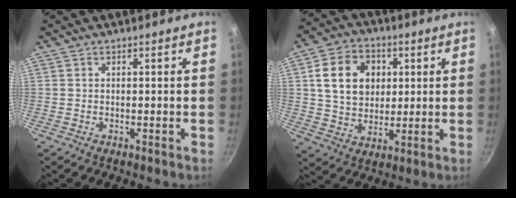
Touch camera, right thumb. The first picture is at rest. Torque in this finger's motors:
{"motor_torque": [0.02, 0.44, 0.39, 0.14, 0.09]}